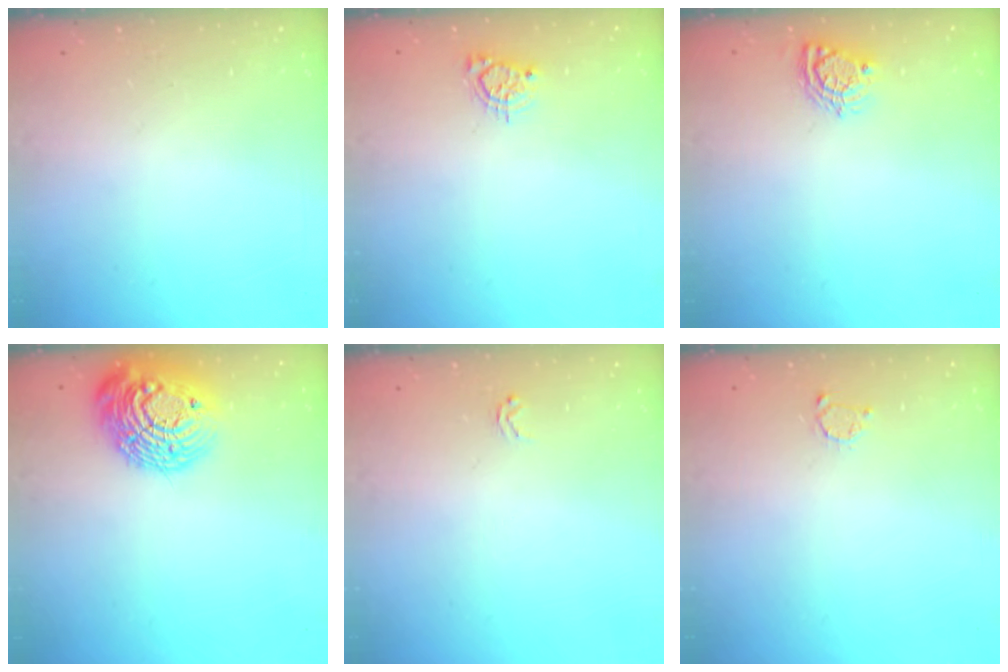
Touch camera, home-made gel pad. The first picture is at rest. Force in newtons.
{"total": 4.6, "press": 4.6, "slide": 0.5}
{"total": 6.5, "press": 6.5, "slide": 0.1}
{"total": 17.0, "press": 16.9, "slide": 1.4}
{"total": 2.3, "press": 2.2, "slide": 0.2}
{"total": 2.6, "press": 2.5, "slide": 0.4}